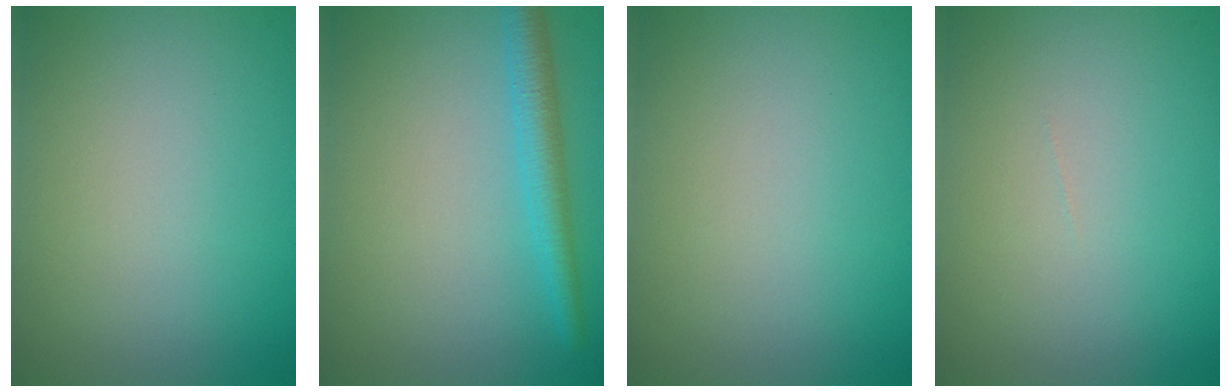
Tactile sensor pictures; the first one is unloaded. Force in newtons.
{"total": 3.0, "press": 3.0, "slide": 0.2}
{"total": 0.0}
{"total": 0.0}